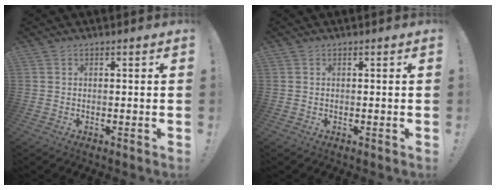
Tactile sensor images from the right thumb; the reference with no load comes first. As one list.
[{"total": 0.0}]